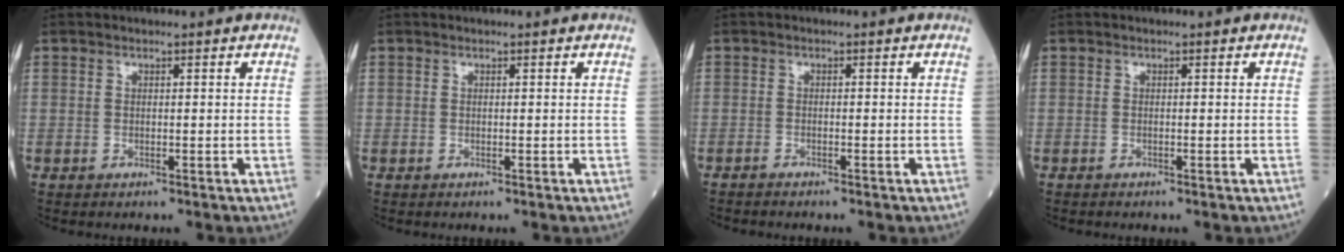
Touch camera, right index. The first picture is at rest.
{"total": 0.0}
{"total": 1.5, "force": [-1.5, 0.1, 0.5], "torque": [-0.013, -0.003, -0.022]}
{"total": 0.6, "force": [-0.5, 0.1, 0.1], "torque": [-0.008, -0.002, -0.011]}